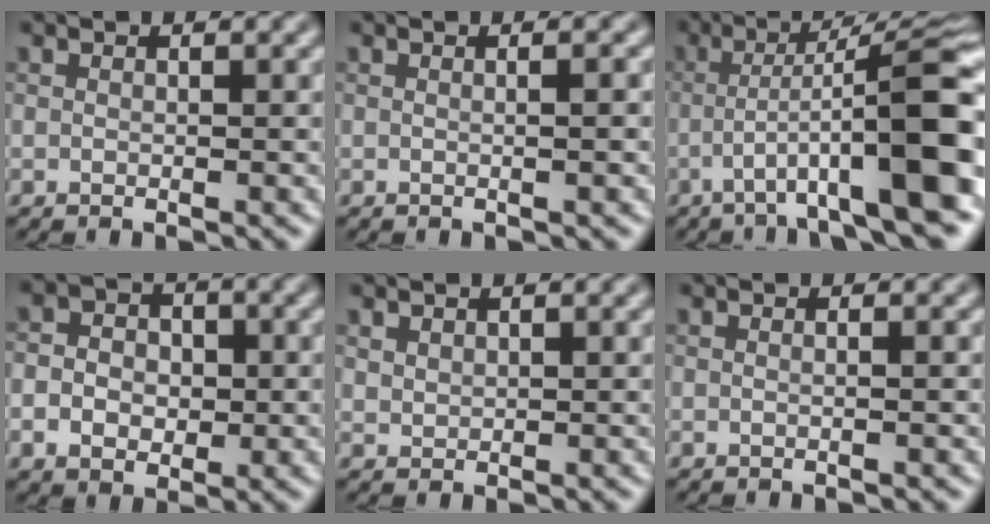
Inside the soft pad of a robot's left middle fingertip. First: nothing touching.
{"total": 2.2, "force": [0.1, 1.0, 1.9], "torque": [-0.020, -0.006, -0.017]}
{"total": 10.3, "force": [-2.7, 1.8, 9.7], "torque": [-0.144, 0.014, -0.048]}
{"total": 4.4, "force": [-0.5, 3.5, 2.6], "torque": [-0.039, -0.007, -0.023]}
{"total": 1.2, "force": [0.8, 0.8, 0.3], "torque": [-0.013, -0.007, 0.016]}
{"total": 1.3, "force": [0.0, 0.7, 1.1], "torque": [-0.013, -0.010, -0.016]}